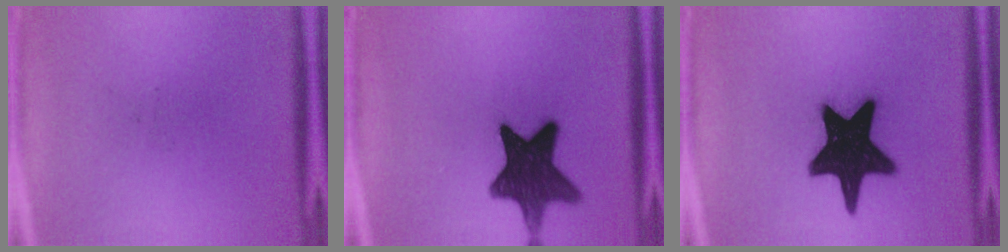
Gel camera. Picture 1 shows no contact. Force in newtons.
{"total": 13.3}
{"total": 19.9}